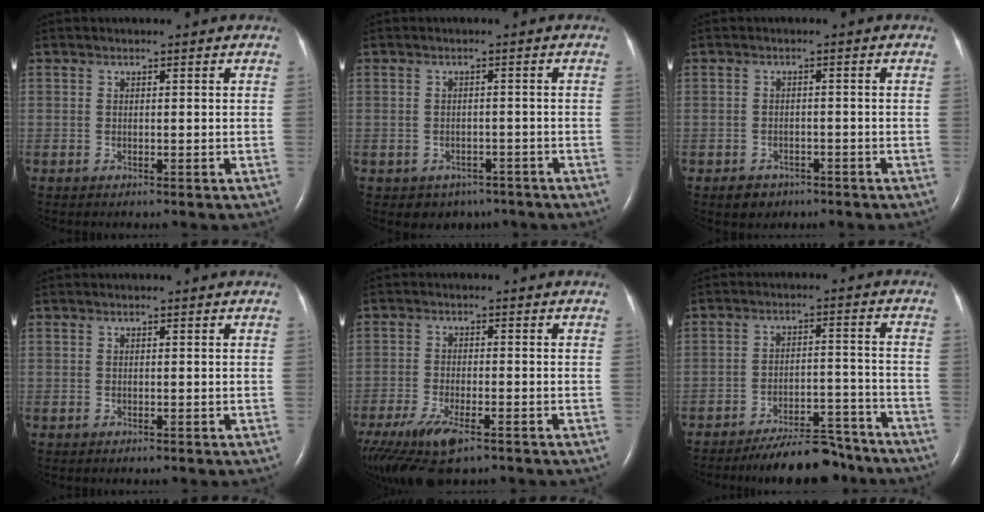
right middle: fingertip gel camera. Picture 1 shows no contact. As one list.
[{"total": 4.1, "force": [-2.8, 2.9, 0.5], "torque": [-0.001, 0.013, -0.032]}, {"total": 2.8, "force": [-1.8, 2.1, 0.6], "torque": [-0.013, 0.006, -0.021]}, {"total": 0.0}, {"total": 9.9, "force": [-6.4, 3.0, 7.0], "torque": [-0.134, -0.022, -0.108]}, {"total": 10.4, "force": [-9.5, 2.5, 3.5], "torque": [-0.039, 0.020, -0.147]}]